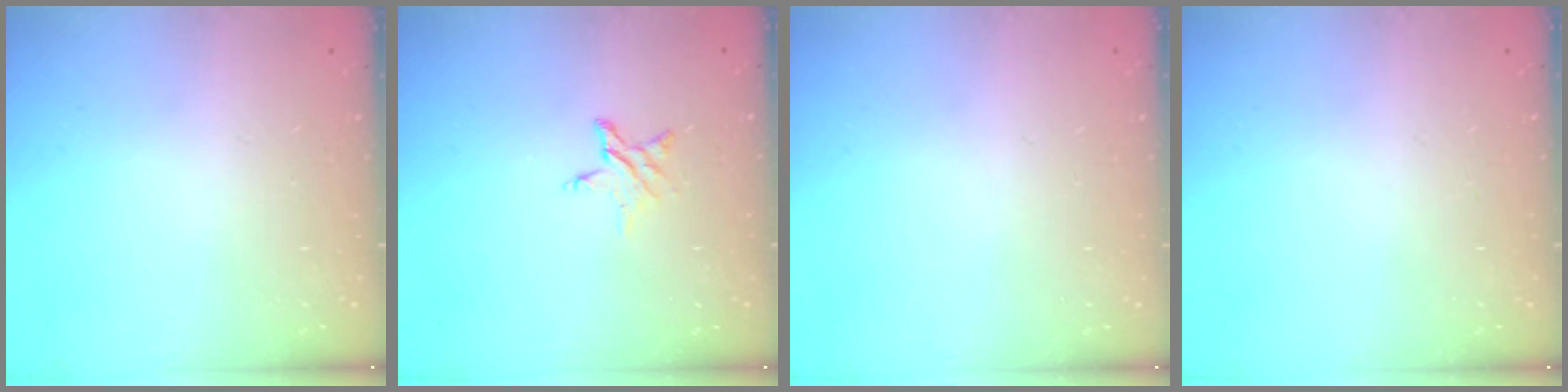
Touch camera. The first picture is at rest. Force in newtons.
{"total": 3.9, "press": 3.8, "slide": 0.4}
{"total": 0.0}
{"total": 0.0}